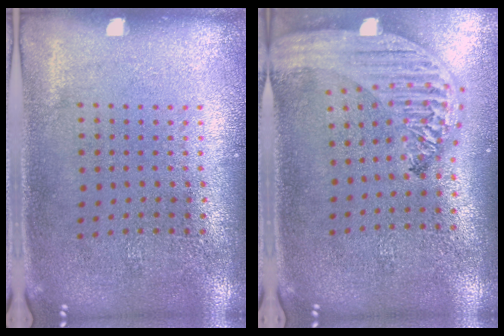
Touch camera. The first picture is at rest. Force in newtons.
{"total": 2.8, "press": 2.3, "slide": 1.7}